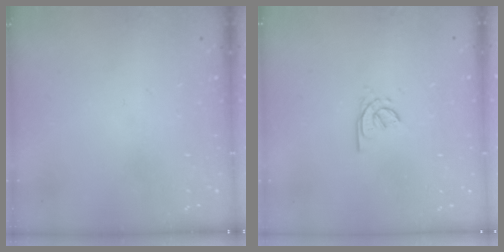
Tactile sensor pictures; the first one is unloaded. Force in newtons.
{"total": 2.4, "press": 2.4, "slide": 0.6}